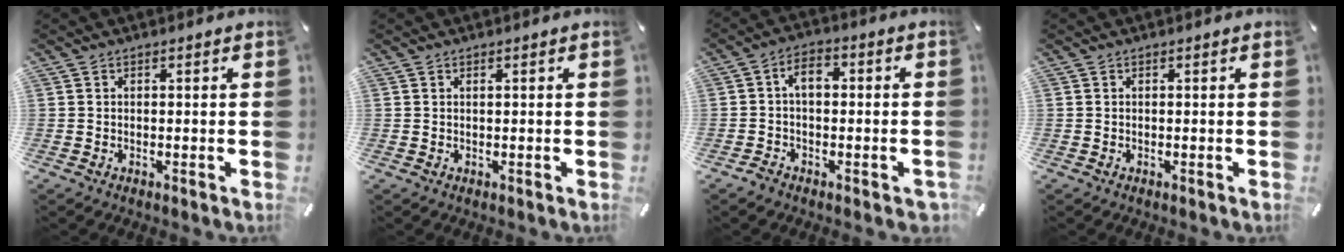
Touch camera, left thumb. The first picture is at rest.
{"total": 0.0}
{"total": 6.2, "force": [-0.2, 4.5, 4.3], "torque": [-0.065, 0.012, -0.006]}
{"total": 0.0}